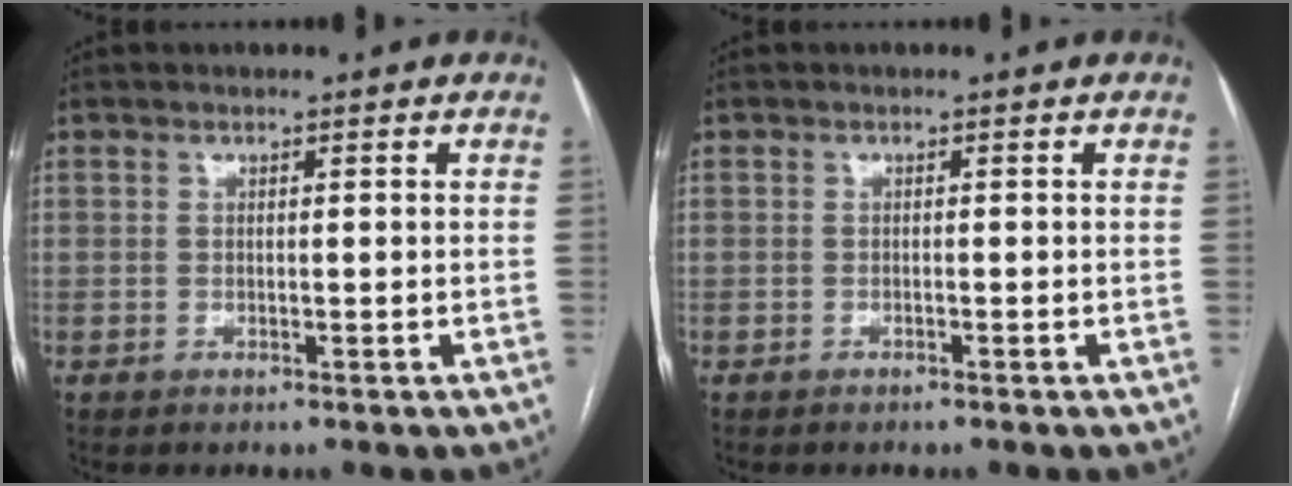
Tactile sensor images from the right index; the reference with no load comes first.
{"total": 0.0}